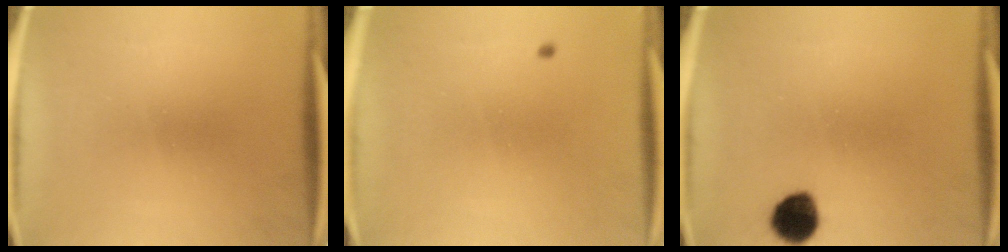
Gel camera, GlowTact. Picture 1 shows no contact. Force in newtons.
{"total": 0.6}
{"total": 7.5}